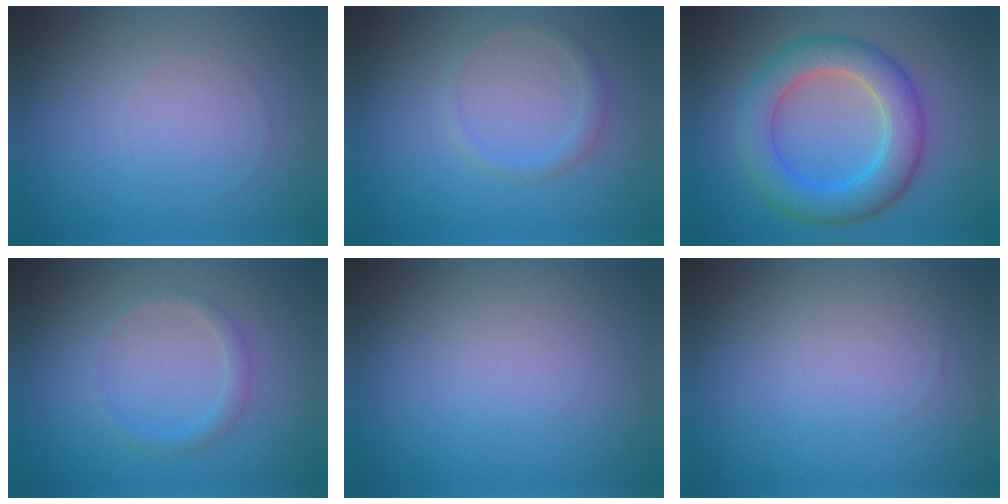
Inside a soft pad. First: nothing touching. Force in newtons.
{"total": 1.2, "press": 1.1, "slide": 0.1}
{"total": 6.2, "press": 6.2, "slide": 0.6}
{"total": 1.3, "press": 1.3, "slide": 0.1}
{"total": 0.0}
{"total": 0.0}